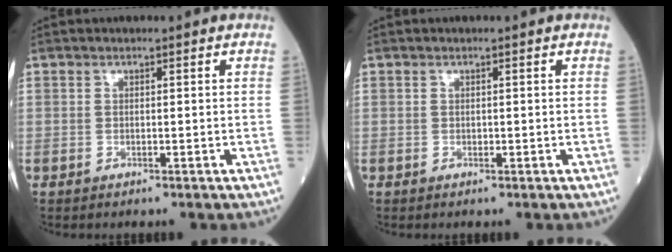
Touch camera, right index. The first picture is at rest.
{"total": 0.0}